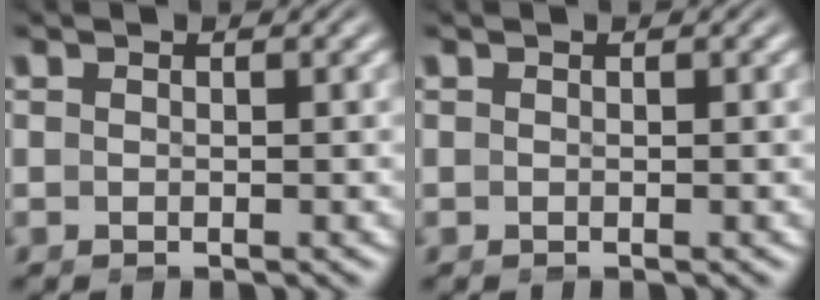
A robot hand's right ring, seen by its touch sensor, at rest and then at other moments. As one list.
[{"total": 0.0}]